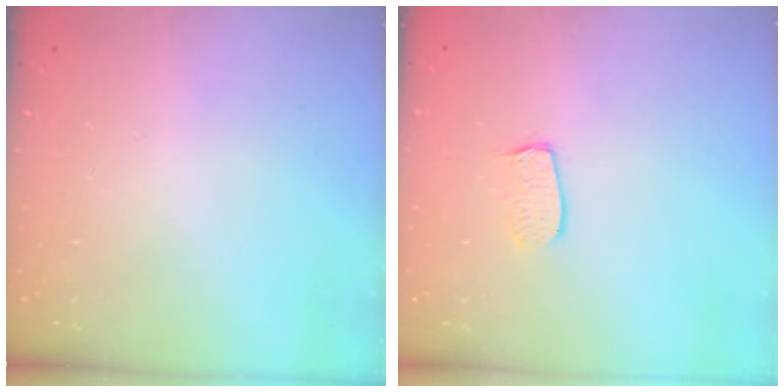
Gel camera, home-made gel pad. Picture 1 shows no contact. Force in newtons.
{"total": 6.6, "press": 6.6, "slide": 0.4}